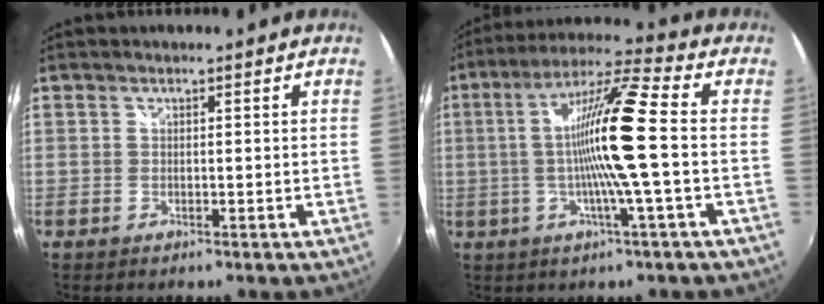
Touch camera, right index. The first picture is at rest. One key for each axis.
{"total": 14.5, "fx": -1.0, "fy": -0.7, "fz": 14.4, "tx": -0.261, "ty": 0.005, "tz": -0.025}